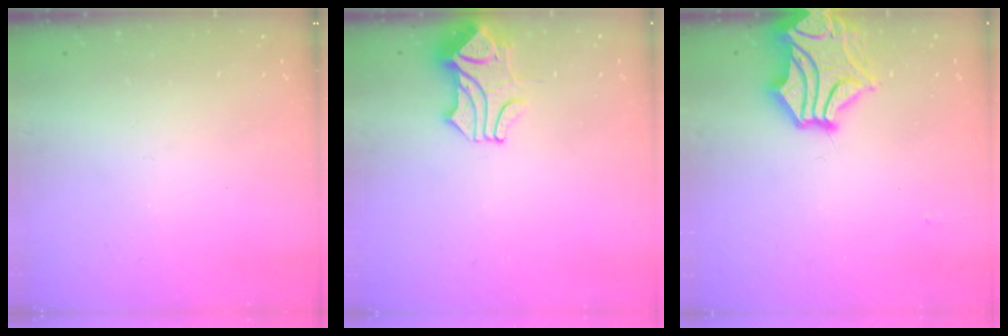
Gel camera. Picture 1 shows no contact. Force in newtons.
{"total": 2.2, "press": 1.8, "slide": 1.2}
{"total": 5.8, "press": 5.4, "slide": 2.2}